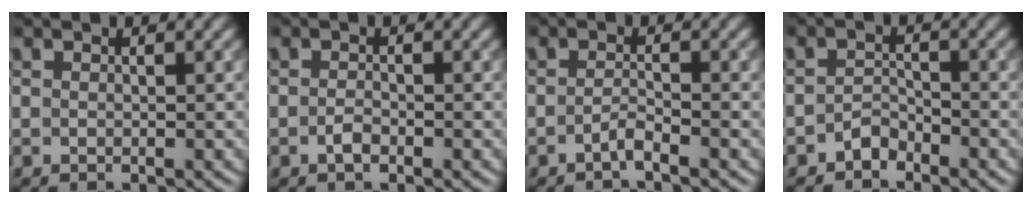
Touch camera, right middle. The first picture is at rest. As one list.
[{"total": 1.0, "force": [-0.6, 0.4, 0.7], "torque": [-0.017, 0.000, -0.012]}, {"total": 1.3, "force": [-0.9, 0.2, 1.0], "torque": [-0.018, 0.004, -0.021]}, {"total": 1.6, "force": [-1.4, 0.7, 0.4], "torque": [-0.006, 0.009, -0.028]}]